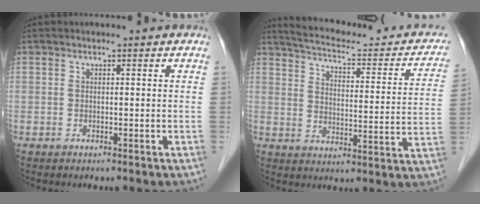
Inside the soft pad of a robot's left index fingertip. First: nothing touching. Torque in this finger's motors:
{"motor_torque": [0.70, -1.01, 0.04, 0.01]}